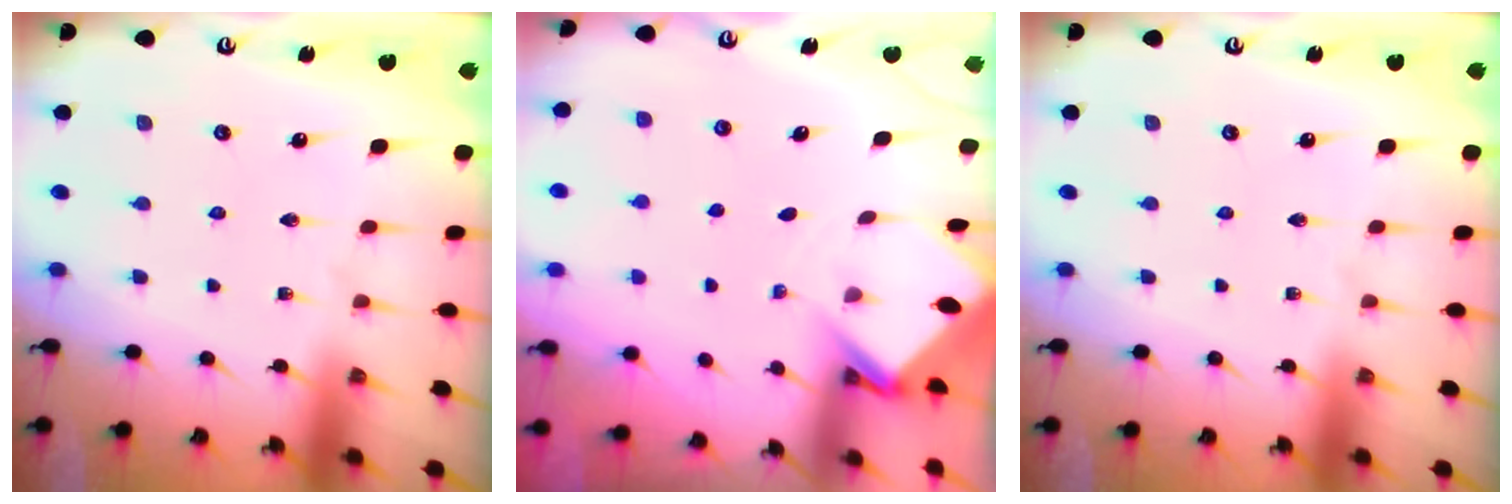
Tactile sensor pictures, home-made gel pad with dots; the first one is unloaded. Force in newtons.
{"total": 2.9, "press": 2.9, "slide": 0.2}
{"total": 0.0}